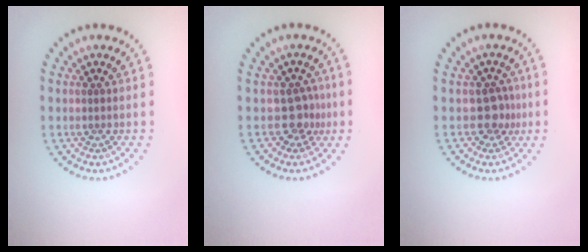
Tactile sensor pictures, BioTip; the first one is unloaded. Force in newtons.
{"total": 2.0, "press": 1.6, "slide": 1.1}
{"total": 2.1, "press": 1.8, "slide": 1.2}